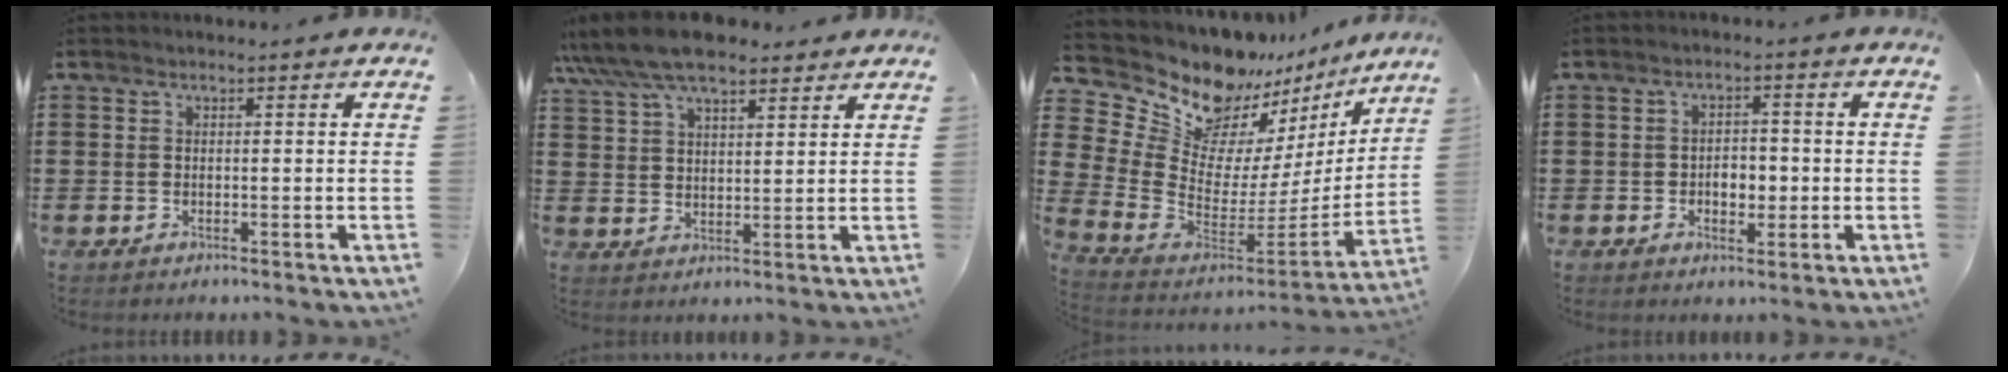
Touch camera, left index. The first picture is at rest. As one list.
[{"total": 8.9, "force": [7.4, 2.6, 4.1], "torque": [-0.104, -0.011, 0.139]}, {"total": 11.7, "force": [8.9, 6.4, 4.2], "torque": [-0.134, -0.082, 0.158]}, {"total": 3.1, "force": [-0.8, 2.0, 2.3], "torque": [-0.040, 0.000, -0.021]}]